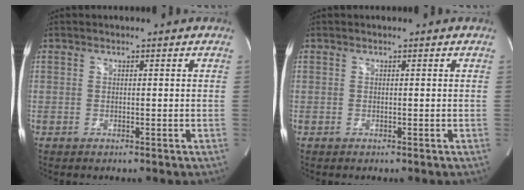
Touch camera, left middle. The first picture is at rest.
{"total": 0.0}